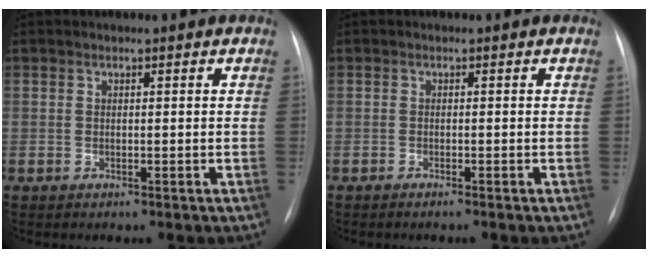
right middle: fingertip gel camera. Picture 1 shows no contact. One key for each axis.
{"total": 0.9, "fx": -0.7, "fy": -0.1, "fz": 0.5, "tx": -0.008, "ty": 0.000, "tz": -0.011}